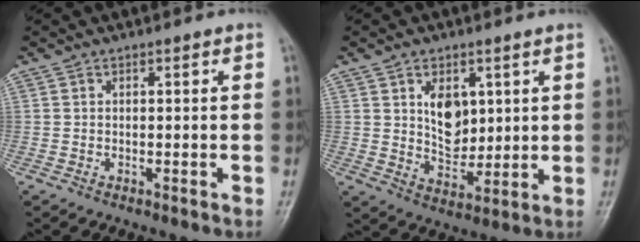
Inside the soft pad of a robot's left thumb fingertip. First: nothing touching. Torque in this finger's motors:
{"motor_torque": [2.16, 2.84, 0.46, -0.84, 0.32]}